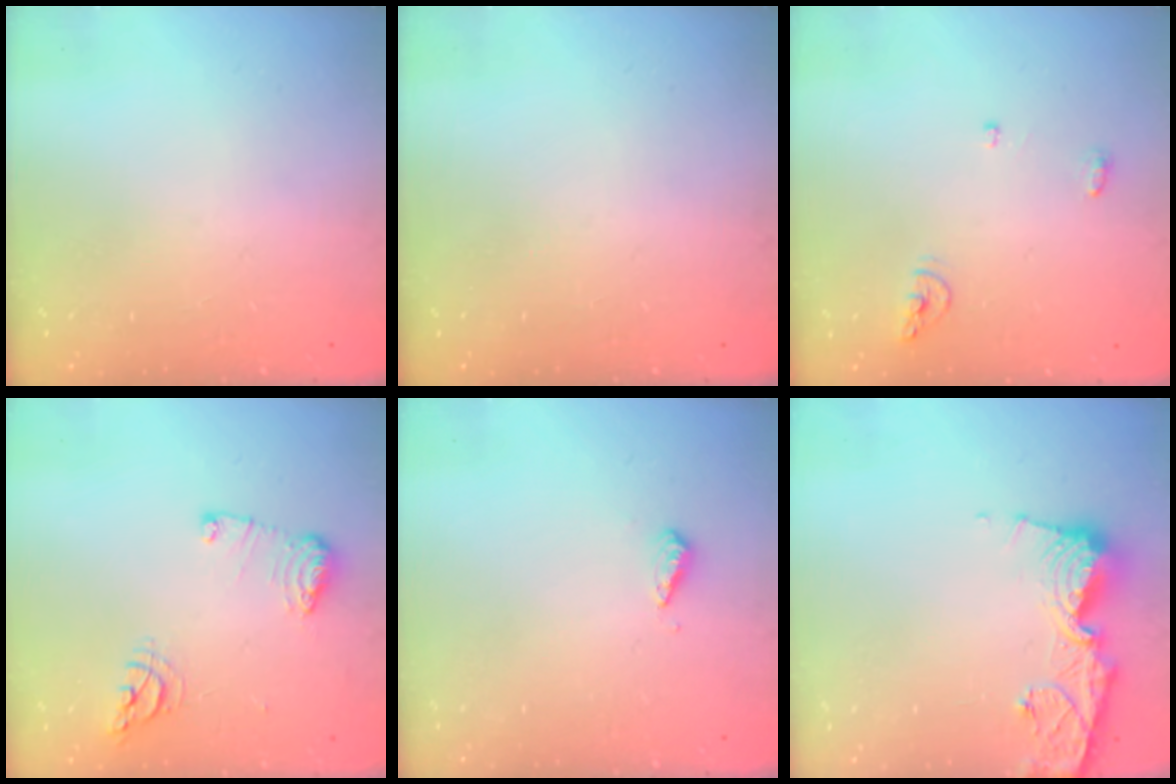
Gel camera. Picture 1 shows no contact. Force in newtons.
{"total": 0.0}
{"total": 5.6, "press": 5.6, "slide": 0.2}
{"total": 10.5, "press": 10.5, "slide": 1.0}
{"total": 2.8, "press": 2.8, "slide": 0.7}
{"total": 11.2, "press": 11.2, "slide": 1.3}